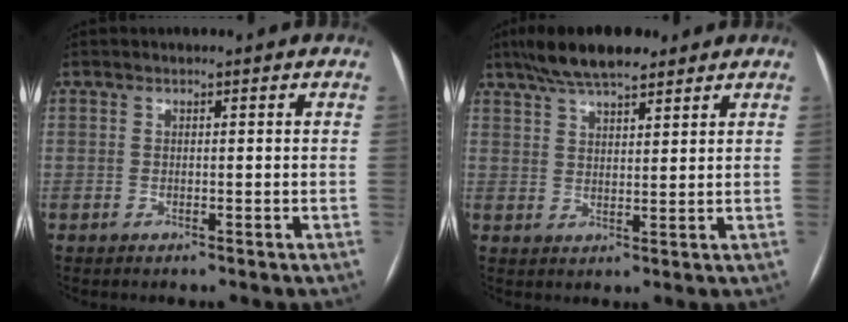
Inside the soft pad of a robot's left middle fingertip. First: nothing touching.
{"total": 9.3, "force": [7.2, 2.4, 5.4], "torque": [-0.095, 0.025, 0.122]}